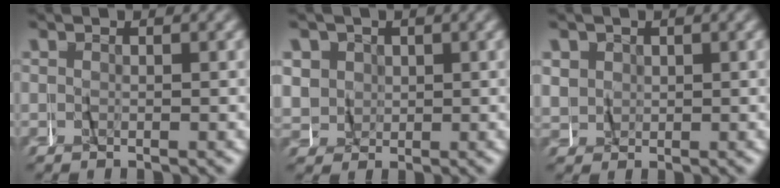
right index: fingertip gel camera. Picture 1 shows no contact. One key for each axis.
{"total": 6.9, "fx": 1.3, "fy": 6.3, "fz": 2.5, "tx": -0.073, "ty": -0.008, "tz": 0.022}
{"total": 3.0, "fx": 1.0, "fy": 2.7, "fz": 1.0, "tx": -0.036, "ty": -0.004, "tz": 0.022}